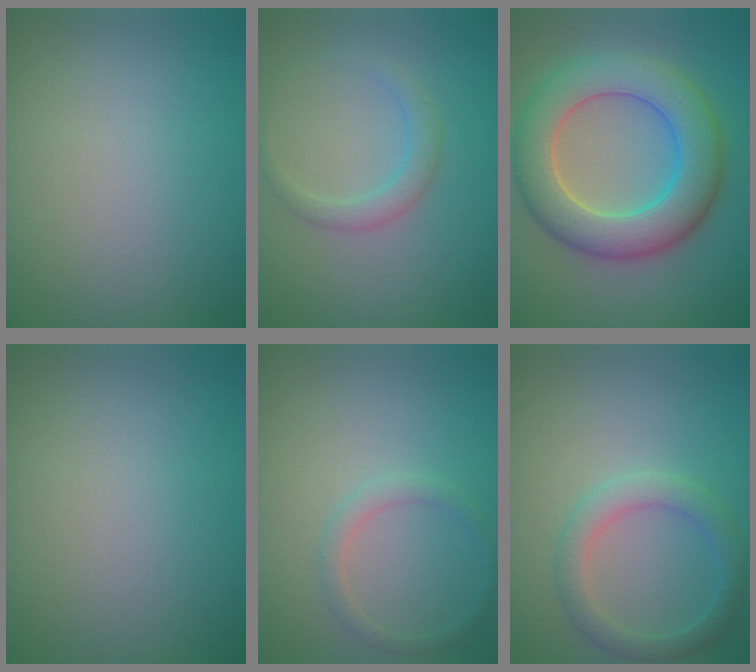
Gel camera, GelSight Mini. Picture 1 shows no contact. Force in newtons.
{"total": 2.0, "press": 2.0, "slide": 0.2}
{"total": 8.4, "press": 8.4, "slide": 0.6}
{"total": 0.0}
{"total": 1.3, "press": 1.3, "slide": 0.1}
{"total": 2.7, "press": 2.7, "slide": 0.1}